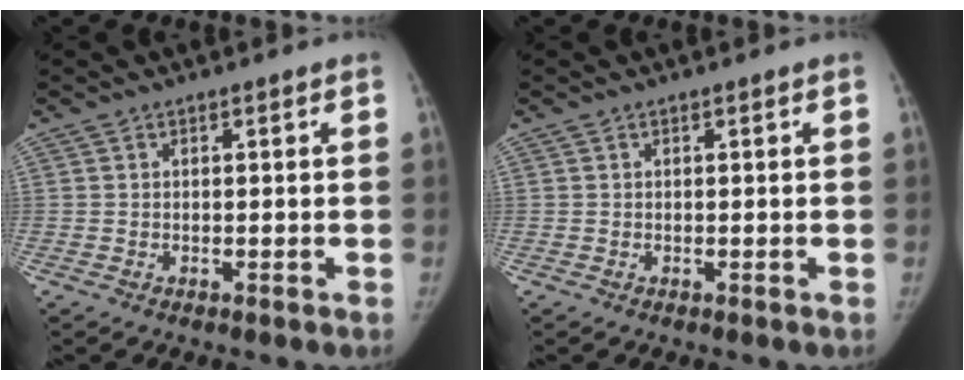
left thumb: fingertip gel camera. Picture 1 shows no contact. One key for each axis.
{"total": 0.0}